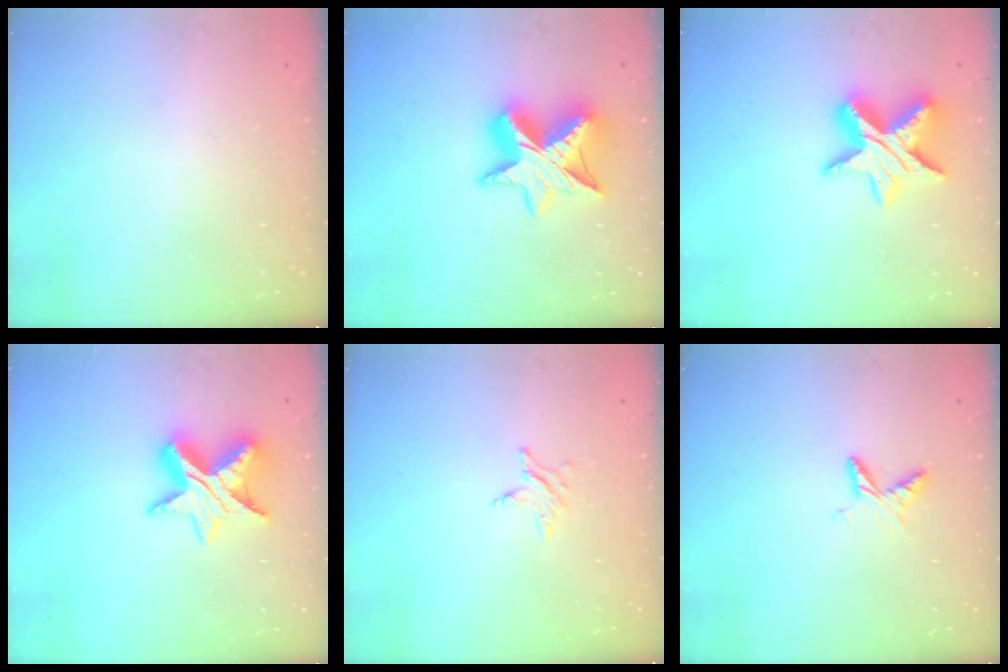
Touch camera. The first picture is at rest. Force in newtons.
{"total": 13.9, "press": 13.8, "slide": 1.0}
{"total": 14.1, "press": 14.1, "slide": 0.9}
{"total": 12.7, "press": 12.7, "slide": 0.7}
{"total": 2.8, "press": 2.7, "slide": 0.4}
{"total": 6.1, "press": 6.1, "slide": 0.6}